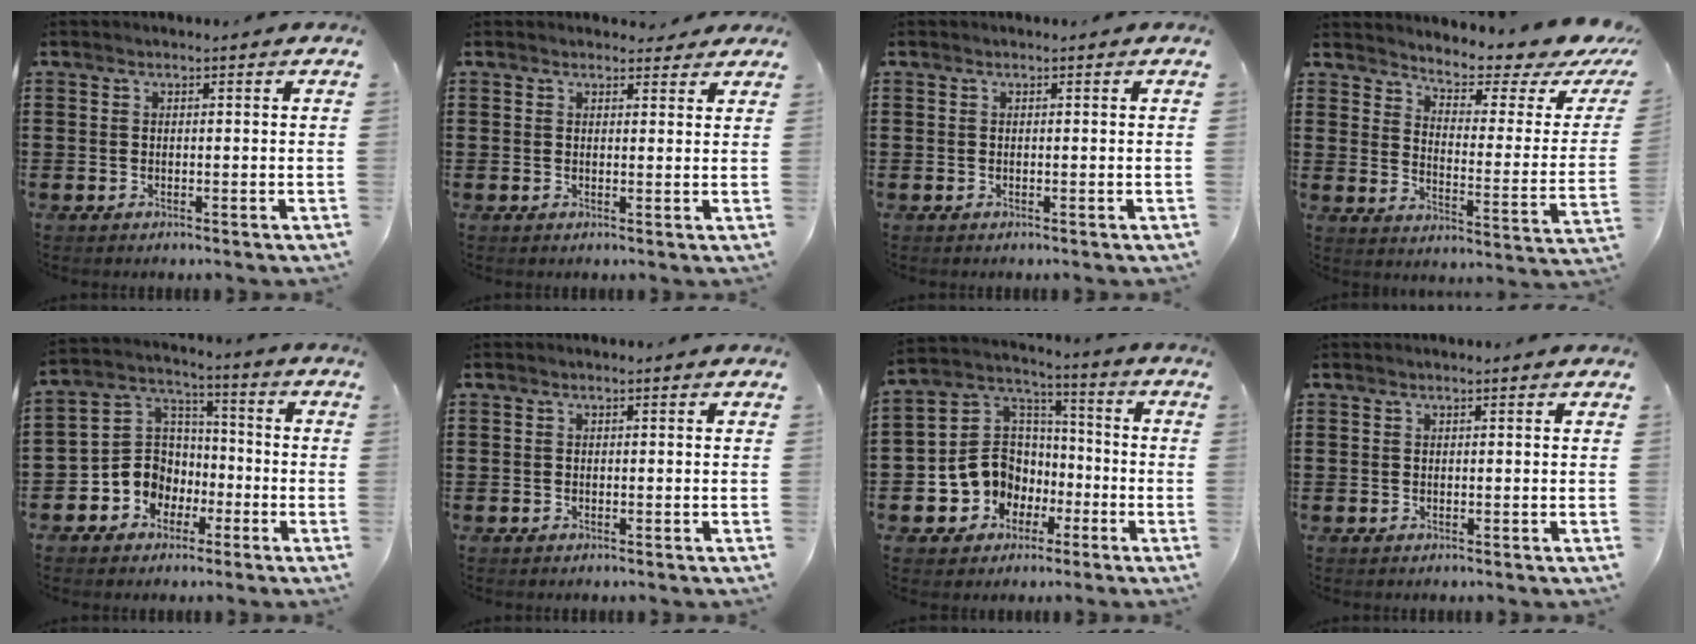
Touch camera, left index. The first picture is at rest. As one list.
[{"total": 2.0, "force": [1.9, 0.8, 0.3], "torque": [-0.003, 0.000, 0.034]}, {"total": 0.0}, {"total": 4.6, "force": [4.0, 0.4, 2.1], "torque": [-0.058, -0.036, 0.059]}, {"total": 7.7, "force": [-2.8, 7.1, 1.4], "torque": [-0.070, 0.007, -0.059]}, {"total": 0.0}, {"total": 9.3, "force": [-3.0, 8.6, 1.8], "torque": [-0.080, 0.010, -0.055]}, {"total": 0.0}]